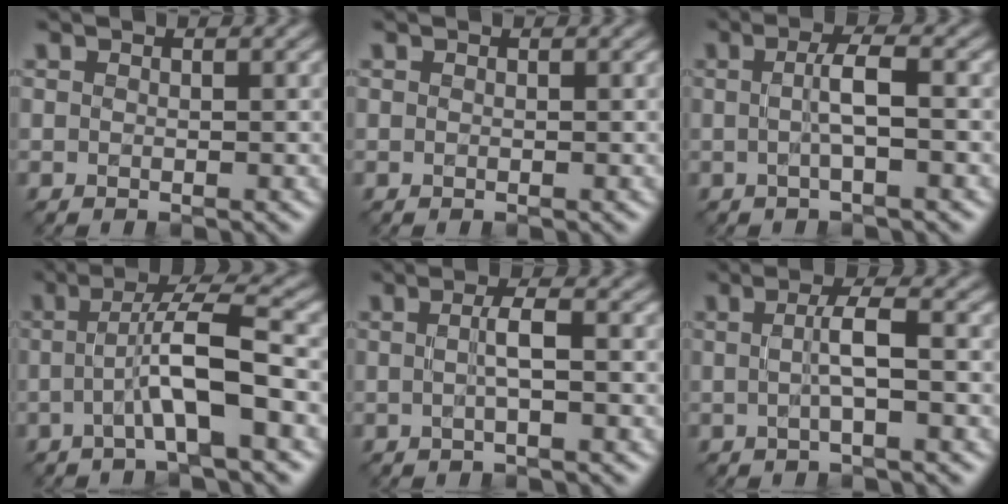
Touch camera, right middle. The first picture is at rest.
{"total": 0.0}
{"total": 2.7, "force": [0.0, 0.4, 2.7], "torque": [-0.052, 0.002, -0.004]}
{"total": 5.9, "force": [-1.0, 0.8, 5.7], "torque": [-0.101, 0.017, -0.025]}
{"total": 2.1, "force": [0.0, 0.3, 2.1], "torque": [-0.042, 0.002, -0.002]}
{"total": 2.8, "force": [0.0, 0.4, 2.7], "torque": [-0.053, 0.002, -0.003]}